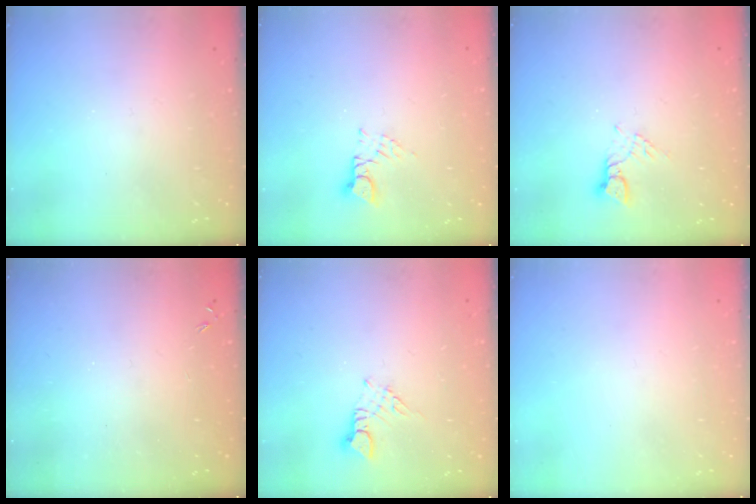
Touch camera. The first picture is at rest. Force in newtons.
{"total": 2.8, "press": 2.8, "slide": 0.3}
{"total": 2.6, "press": 2.6, "slide": 0.3}
{"total": 0.0}
{"total": 2.5, "press": 2.5, "slide": 0.3}
{"total": 0.0}